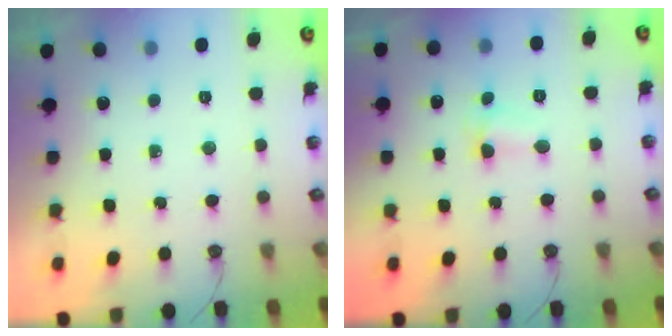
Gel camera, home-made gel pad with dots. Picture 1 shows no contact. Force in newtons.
{"total": 1.9, "press": 1.8, "slide": 0.5}